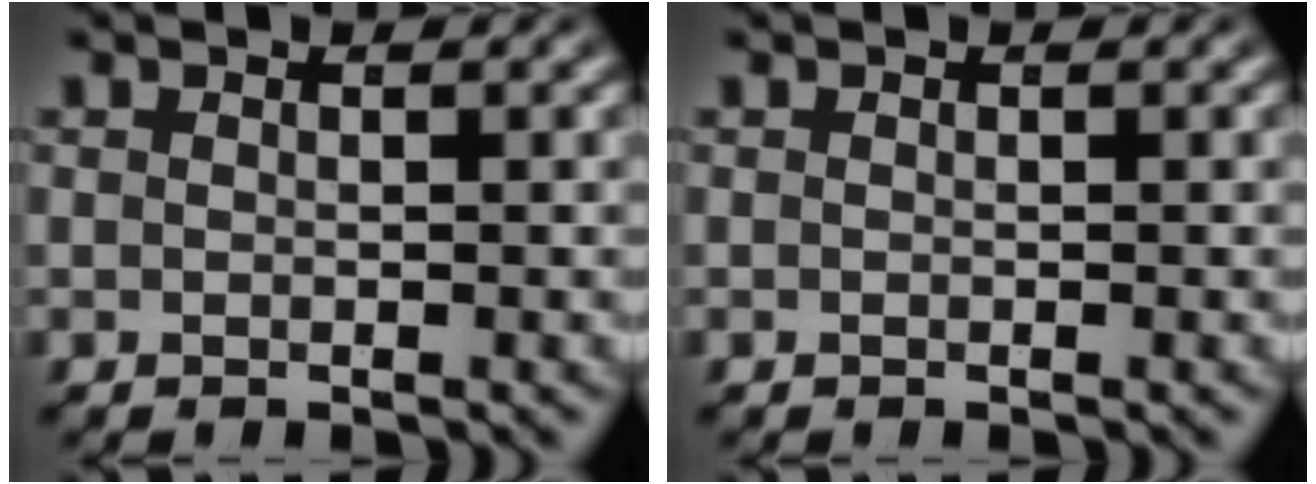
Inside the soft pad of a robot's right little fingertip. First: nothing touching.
{"total": 0.0}